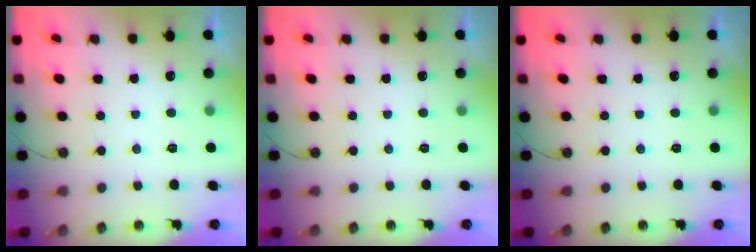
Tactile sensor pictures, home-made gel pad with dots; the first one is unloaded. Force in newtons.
{"total": 0.0}
{"total": 0.0}